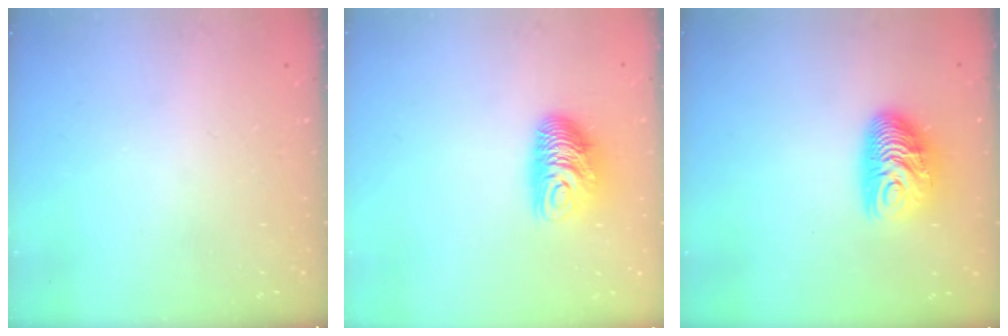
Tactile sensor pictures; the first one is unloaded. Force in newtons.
{"total": 10.4, "press": 10.4, "slide": 0.4}
{"total": 10.2, "press": 10.2, "slide": 0.7}